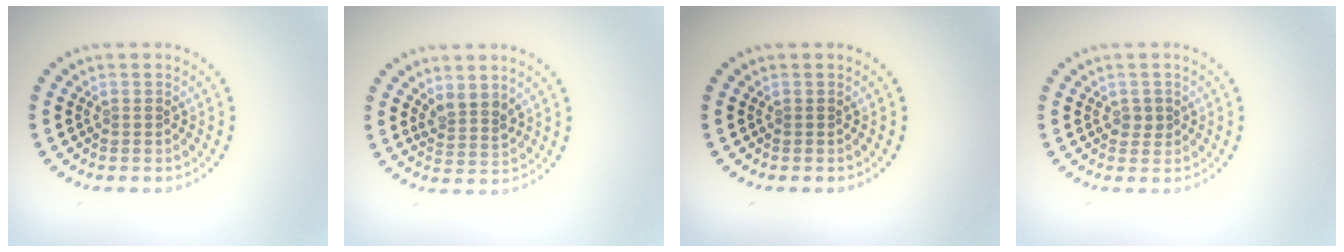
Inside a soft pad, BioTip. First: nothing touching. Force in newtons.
{"total": 2.3, "press": 1.9, "slide": 1.4}
{"total": 0.0}
{"total": 1.1, "press": 1.1, "slide": 0.3}